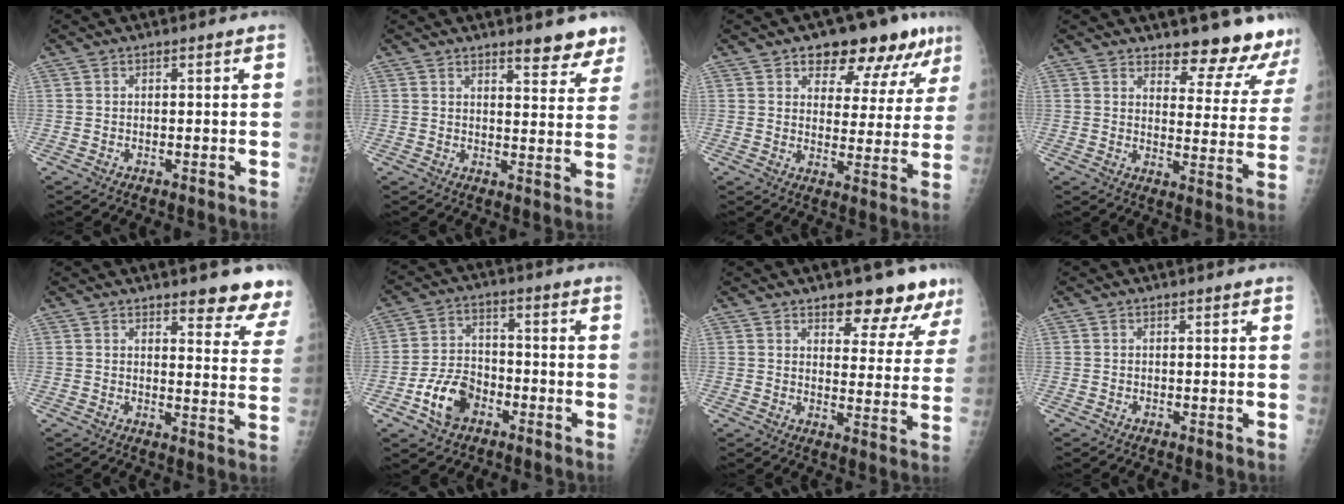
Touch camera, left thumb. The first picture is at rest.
{"total": 7.2, "force": [5.9, 2.2, 3.5], "torque": [-0.013, -0.036, 0.067]}
{"total": 13.8, "force": [8.8, 7.2, 7.7], "torque": [-0.039, -0.032, 0.118]}
{"total": 13.3, "force": [12.4, 3.6, 3.0], "torque": [0.008, -0.111, 0.140]}
{"total": 10.2, "force": [8.8, 2.6, 4.5], "torque": [-0.014, -0.053, 0.085]}
{"total": 9.2, "force": [-4.3, 6.3, 5.2], "torque": [-0.080, 0.027, -0.078]}
{"total": 11.4, "force": [8.8, 4.5, 5.7], "torque": [-0.025, -0.051, 0.106]}
{"total": 0.0}